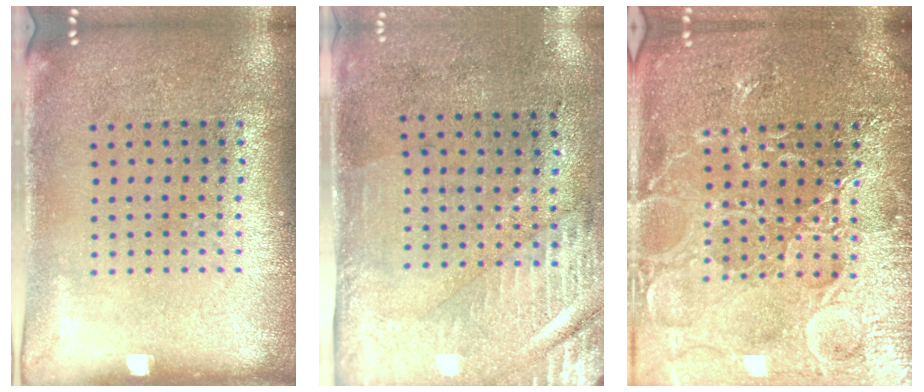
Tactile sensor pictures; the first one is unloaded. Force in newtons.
{"total": 3.0, "press": 2.5, "slide": 1.5}
{"total": 6.8, "press": 6.7, "slide": 1.0}